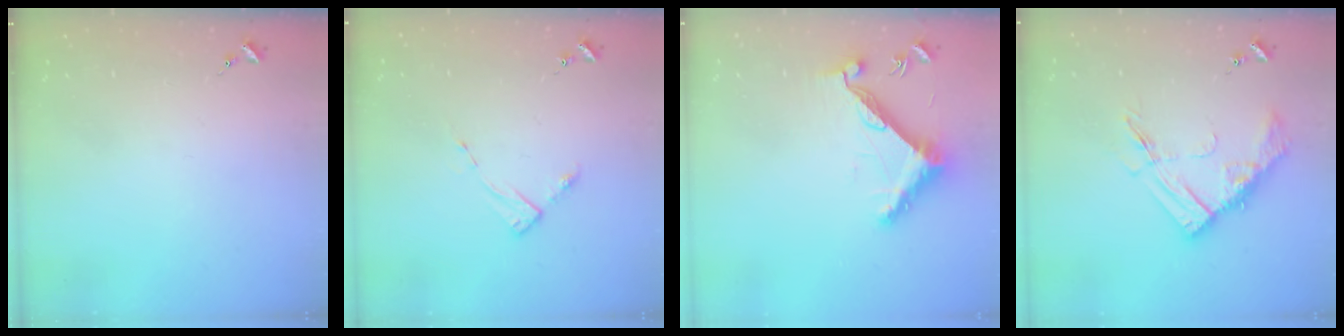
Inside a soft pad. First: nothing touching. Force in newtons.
{"total": 2.8, "press": 2.8, "slide": 0.4}
{"total": 11.1, "press": 11.0, "slide": 0.7}
{"total": 14.1, "press": 14.0, "slide": 1.1}